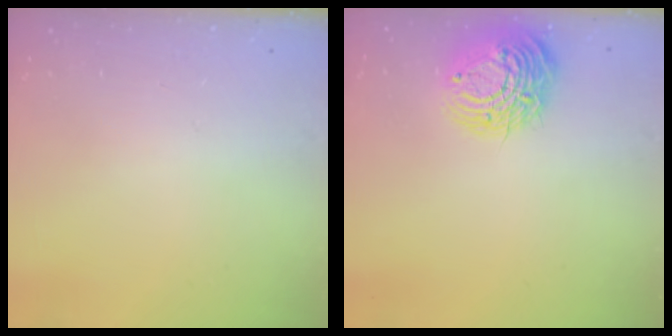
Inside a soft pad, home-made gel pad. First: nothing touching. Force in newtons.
{"total": 13.5, "press": 13.4, "slide": 1.5}